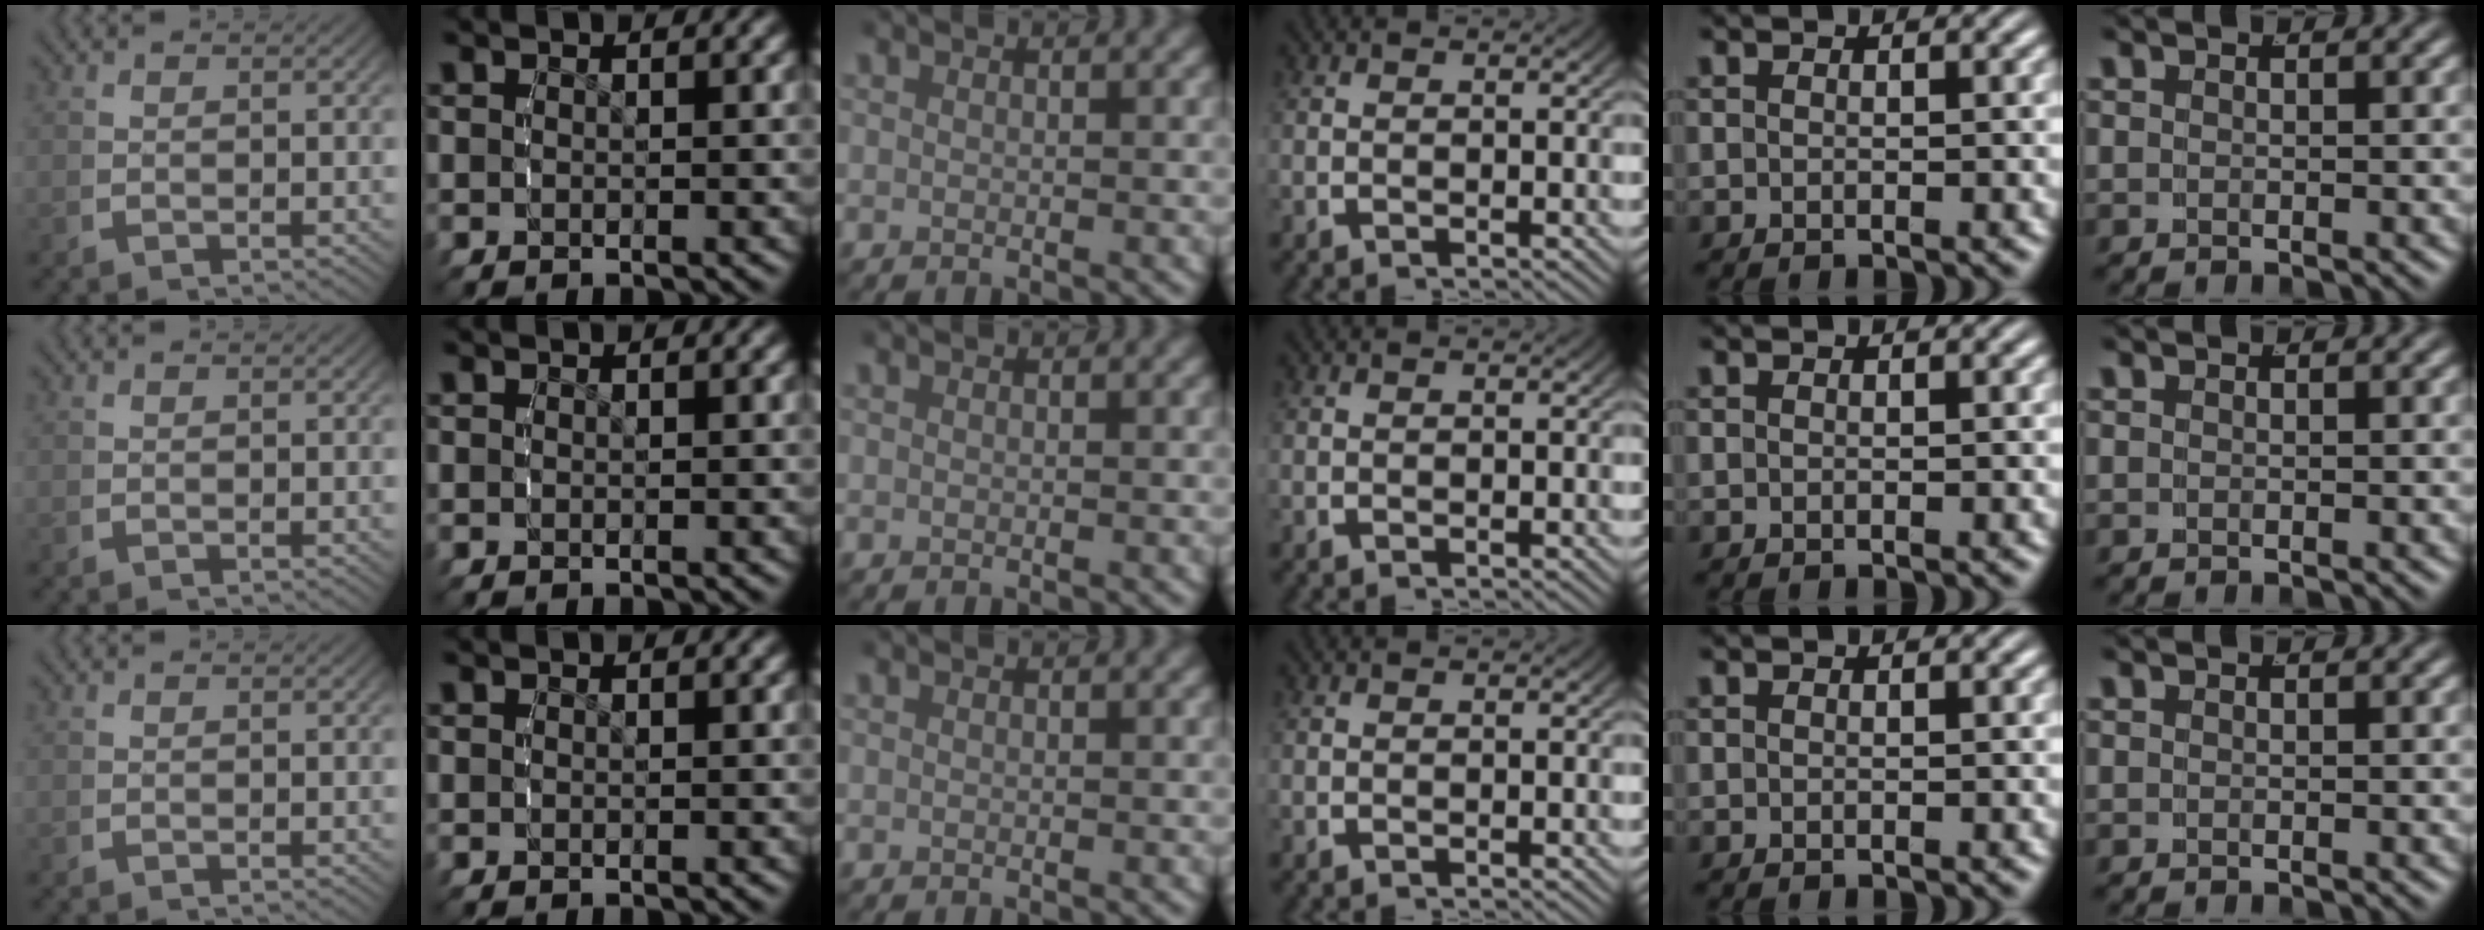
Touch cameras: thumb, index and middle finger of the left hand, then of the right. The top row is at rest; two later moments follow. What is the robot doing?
{"motion": "reach", "object": "photo album"}